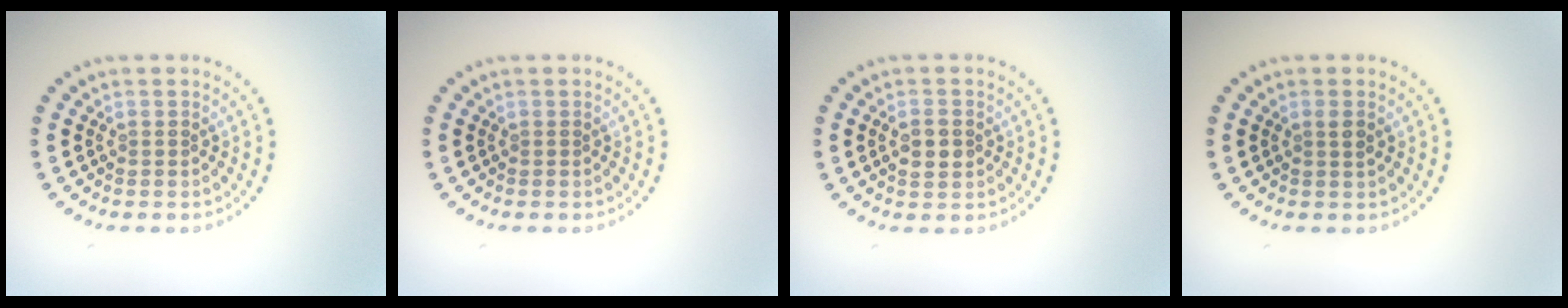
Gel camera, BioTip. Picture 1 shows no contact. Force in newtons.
{"total": 0.0}
{"total": 2.1, "press": 2.1, "slide": 0.1}
{"total": 0.9, "press": 0.8, "slide": 0.4}